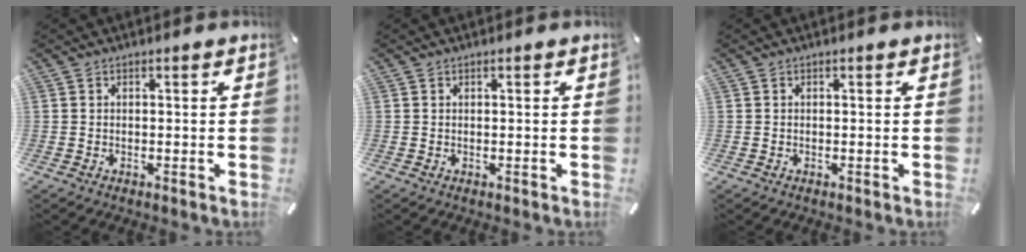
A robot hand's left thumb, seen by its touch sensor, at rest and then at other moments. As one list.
[{"total": 0.0}, {"total": 0.0}]